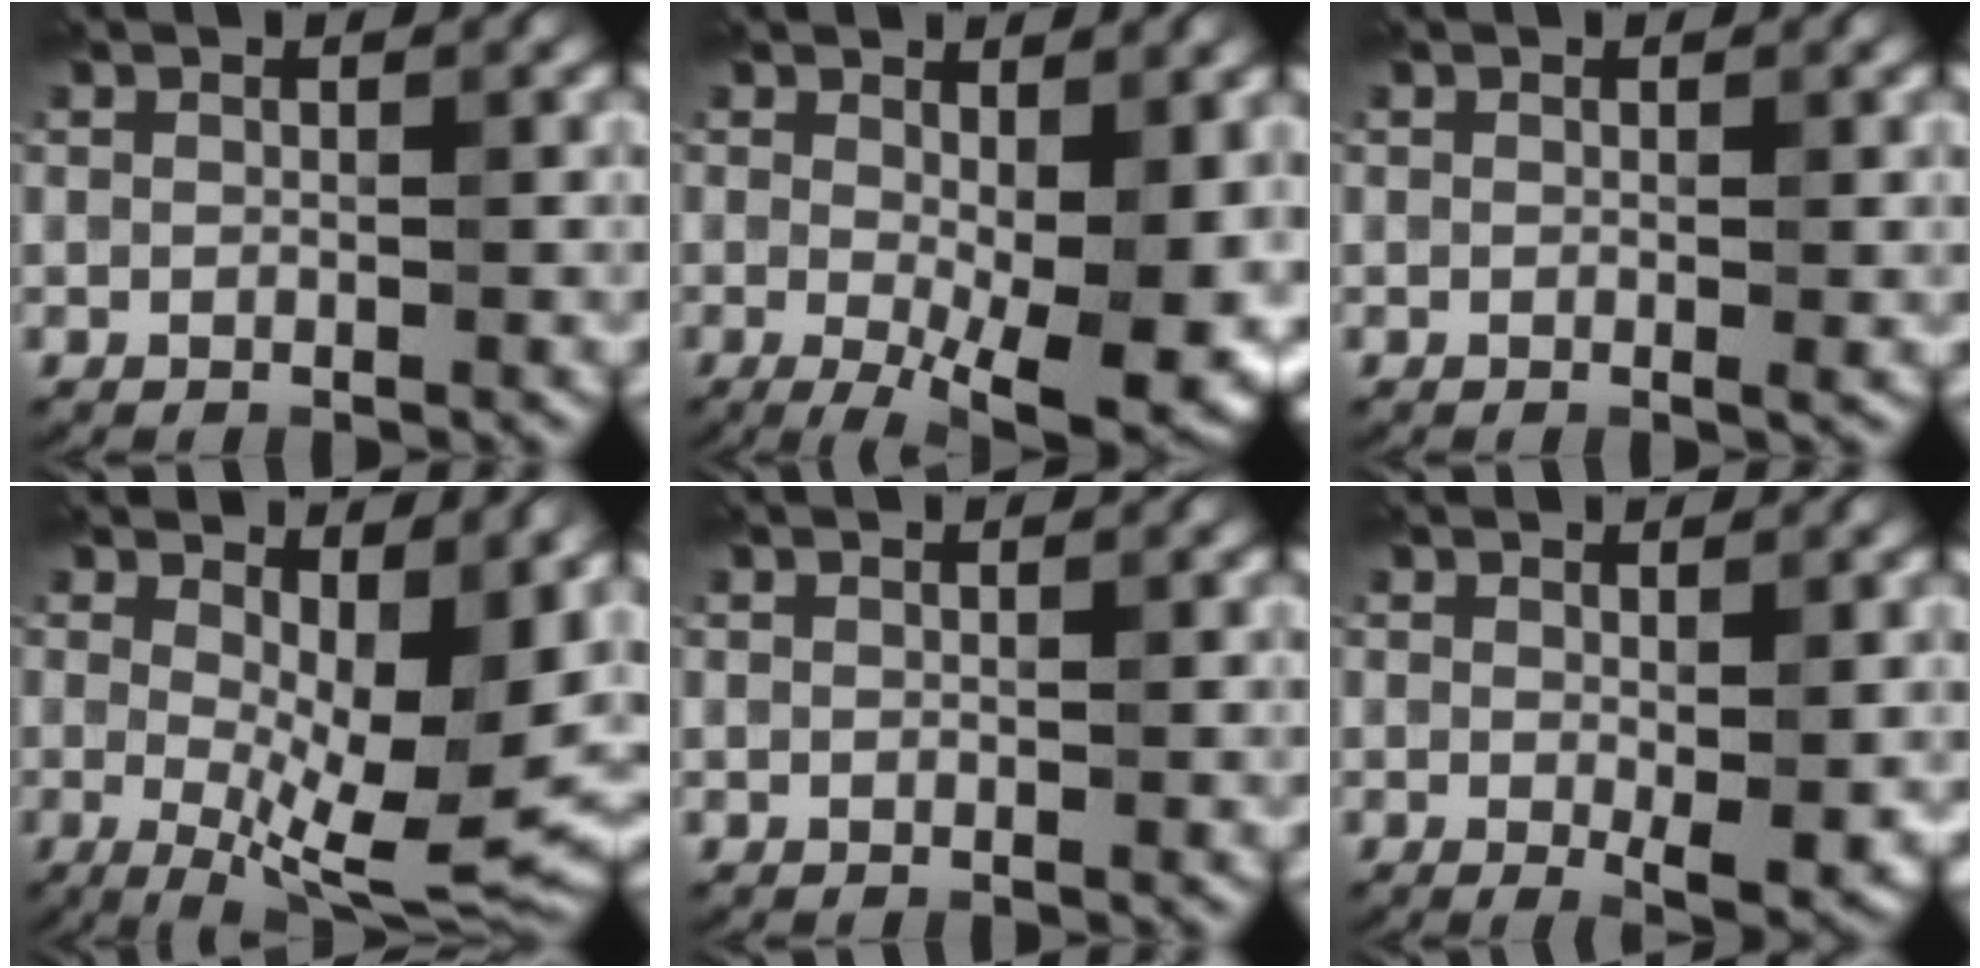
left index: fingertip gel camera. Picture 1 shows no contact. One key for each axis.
{"total": 10.4, "fx": -2.6, "fy": 4.5, "fz": 9.0, "tx": -0.145, "ty": -0.038, "tz": -0.021}
{"total": 0.7, "fx": 0.0, "fy": 0.3, "fz": 0.6, "tx": -0.006, "ty": -0.002, "tz": -0.003}
{"total": 9.3, "fx": 0.3, "fy": 3.4, "fz": 8.6, "tx": -0.145, "ty": -0.017, "tz": 0.013}
{"total": 0.0}
{"total": 4.2, "fx": -1.0, "fy": 1.7, "fz": 3.7, "tx": -0.056, "ty": -0.010, "tz": -0.012}